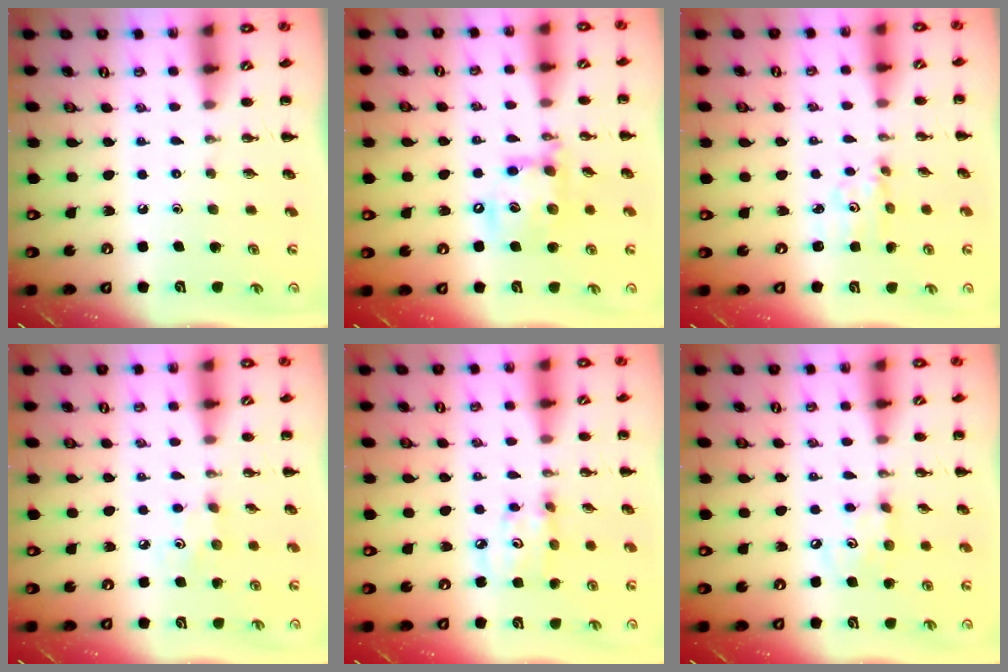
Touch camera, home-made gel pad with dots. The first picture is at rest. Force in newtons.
{"total": 14.6, "press": 14.4, "slide": 2.5}
{"total": 2.5, "press": 2.4, "slide": 0.4}
{"total": 2.6, "press": 2.5, "slide": 0.8}
{"total": 4.6, "press": 4.6, "slide": 0.5}
{"total": 4.9, "press": 4.8, "slide": 0.9}